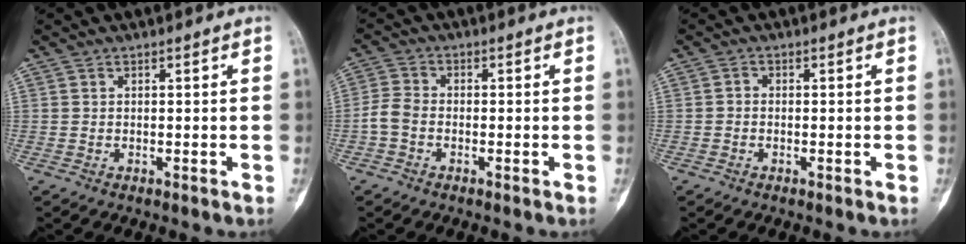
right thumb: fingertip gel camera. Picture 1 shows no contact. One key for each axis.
{"total": 3.6, "fx": -1.3, "fy": 2.4, "fz": 2.4, "tx": -0.051, "ty": 0.011, "tz": -0.035}
{"total": 0.9, "fx": -0.3, "fy": 0.7, "fz": 0.5, "tx": -0.004, "ty": 0.002, "tz": -0.012}